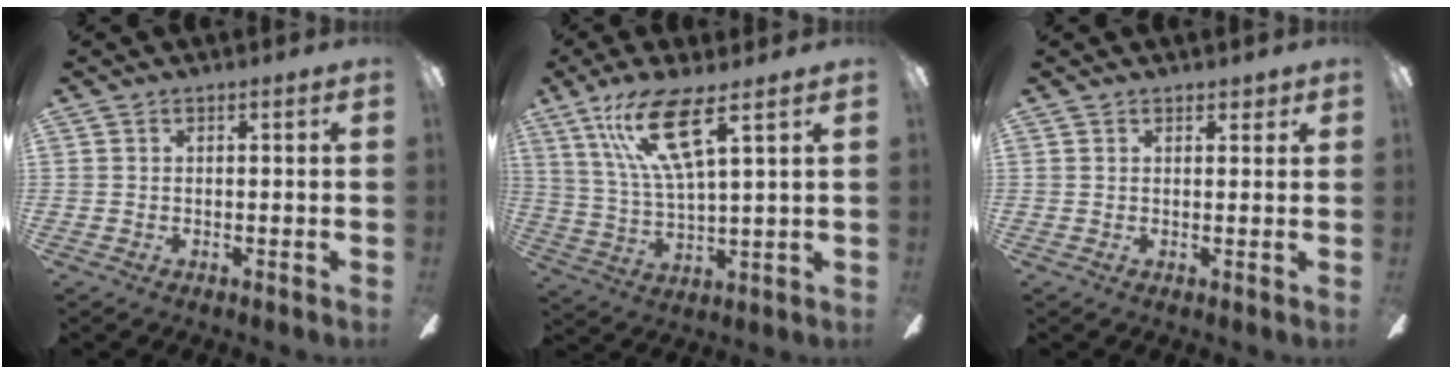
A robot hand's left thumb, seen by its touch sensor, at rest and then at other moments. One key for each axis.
{"total": 14.2, "fx": 7.9, "fy": 3.3, "fz": 11.3, "tx": -0.229, "ty": -0.019, "tz": 0.136}
{"total": 1.7, "fx": 1.1, "fy": 0.9, "fz": 0.9, "tx": -0.002, "ty": -0.006, "tz": 0.016}